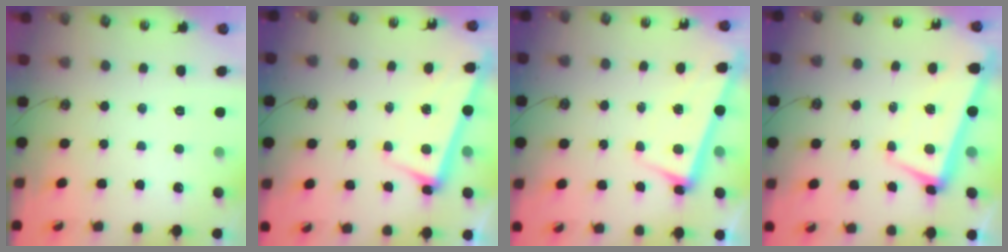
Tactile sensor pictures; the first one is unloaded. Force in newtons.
{"total": 2.6, "press": 2.5, "slide": 0.6}
{"total": 2.6, "press": 2.5, "slide": 0.6}
{"total": 2.2, "press": 2.1, "slide": 0.7}